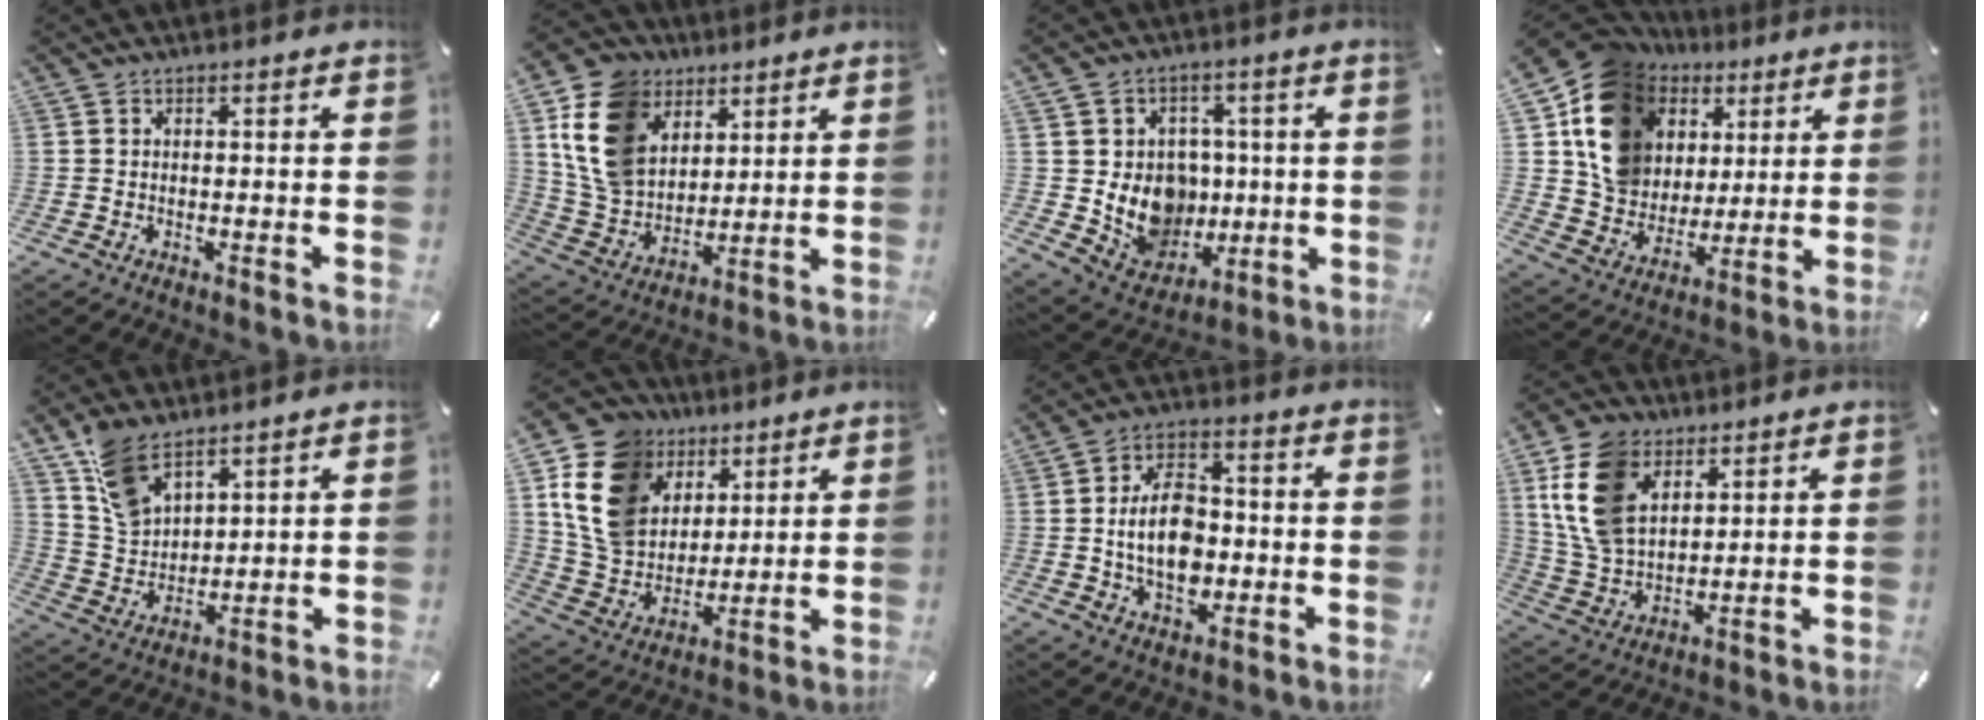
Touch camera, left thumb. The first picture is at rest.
{"total": 15.4, "force": [6.5, 12.1, 7.1], "torque": [-0.163, -0.016, 0.128]}
{"total": 12.0, "force": [0.7, 11.3, 3.9], "torque": [-0.068, -0.013, 0.033]}
{"total": 16.5, "force": [6.2, 14.2, 5.8], "torque": [-0.098, -0.027, 0.125]}
{"total": 9.8, "force": [7.0, 5.3, 4.5], "torque": [-0.100, -0.027, 0.136]}
{"total": 16.7, "force": [6.7, 13.6, 7.1], "torque": [-0.159, -0.022, 0.130]}
{"total": 12.8, "force": [-1.0, 8.6, 9.5], "torque": [-0.181, 0.002, -0.019]}
{"total": 14.6, "force": [6.2, 10.0, 8.7], "torque": [-0.223, -0.007, 0.115]}